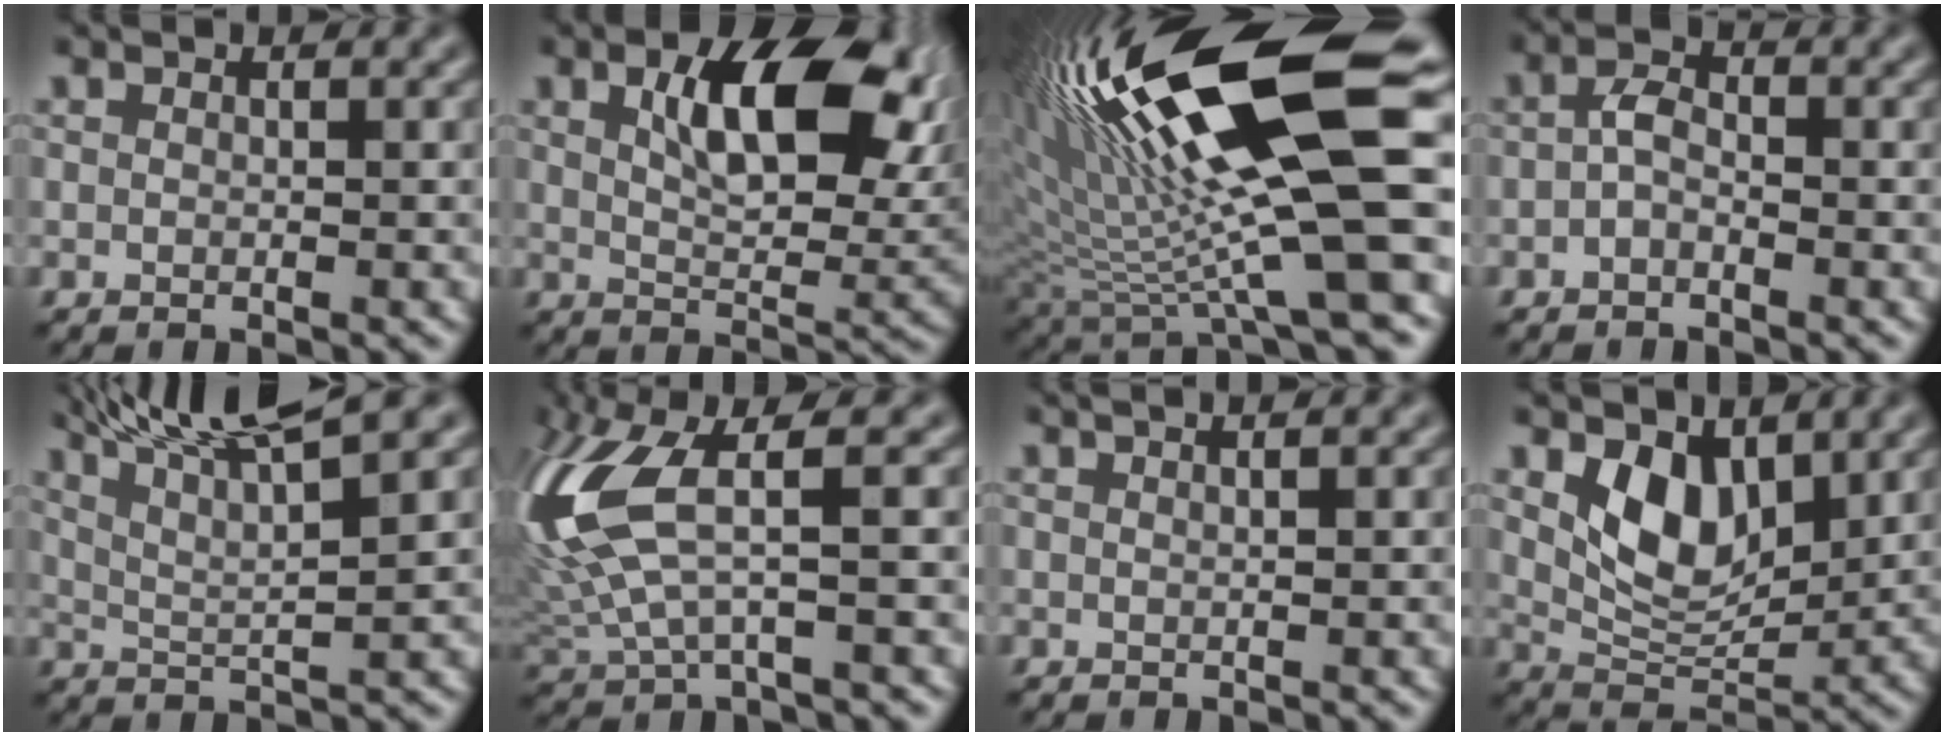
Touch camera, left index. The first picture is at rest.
{"total": 9.7, "force": [3.2, 4.6, 7.9], "torque": [-0.118, -0.001, 0.055]}
{"total": 18.5, "force": [5.7, 4.5, 17.0], "torque": [-0.312, 0.002, 0.106]}
{"total": 1.7, "force": [-0.6, 0.9, 1.3], "torque": [-0.026, 0.006, -0.015]}
{"total": 8.9, "force": [6.4, 1.6, 5.9], "torque": [-0.092, 0.021, 0.093]}
{"total": 8.3, "force": [2.0, 2.6, 7.6], "torque": [-0.192, 0.007, 0.040]}
{"total": 3.0, "force": [1.8, 1.4, 2.0], "torque": [-0.002, 0.015, -0.010]}
{"total": 5.0, "force": [2.2, 3.0, 3.4], "torque": [-0.071, -0.013, 0.040]}